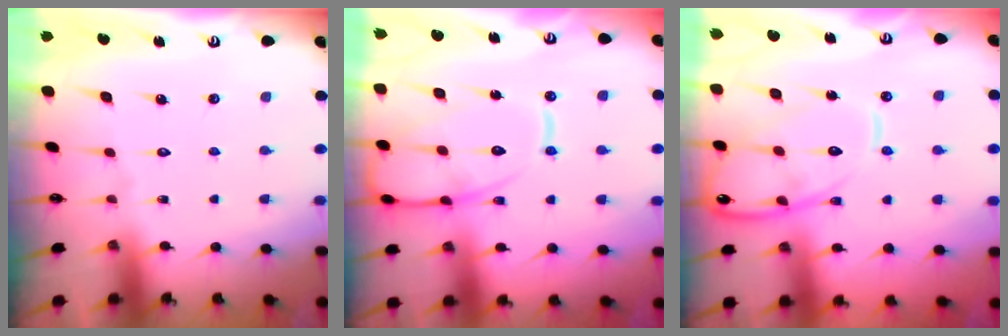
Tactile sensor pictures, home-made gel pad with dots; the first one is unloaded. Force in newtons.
{"total": 15.3, "press": 15.2, "slide": 1.6}
{"total": 15.1, "press": 15.0, "slide": 1.5}